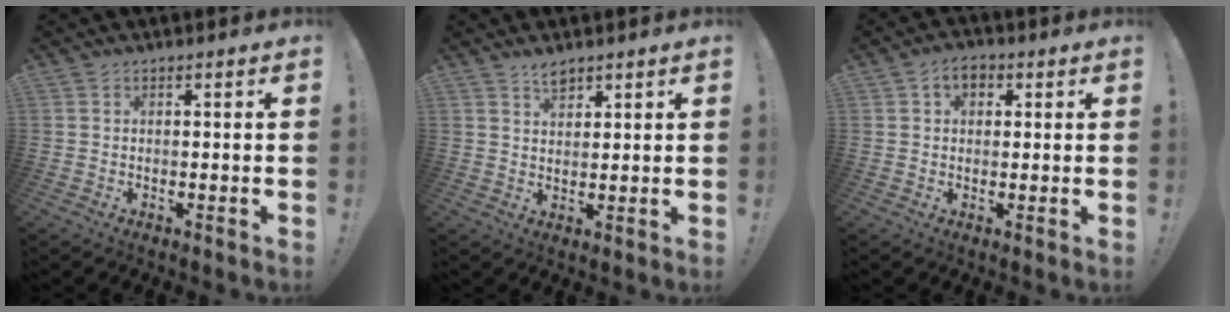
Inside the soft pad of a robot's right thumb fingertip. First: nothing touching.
{"total": 3.7, "force": [3.1, 1.4, 1.7], "torque": [-0.020, -0.019, 0.053]}
{"total": 4.8, "force": [1.7, 3.4, 2.8], "torque": [-0.040, 0.002, 0.030]}